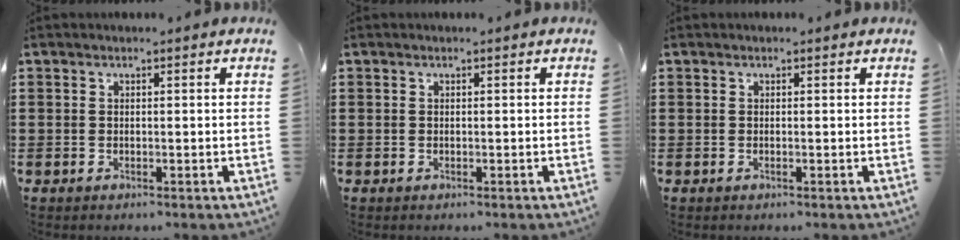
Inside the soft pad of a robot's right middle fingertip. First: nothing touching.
{"total": 0.0}
{"total": 0.0}